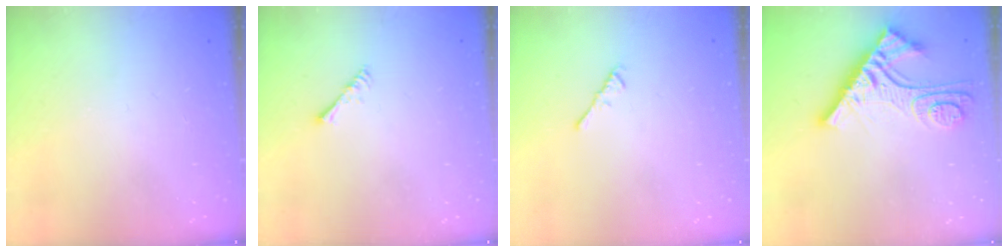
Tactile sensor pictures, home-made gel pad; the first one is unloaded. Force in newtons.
{"total": 2.2, "press": 2.1, "slide": 0.5}
{"total": 1.1, "press": 1.0, "slide": 0.4}
{"total": 11.5, "press": 11.4, "slide": 1.0}